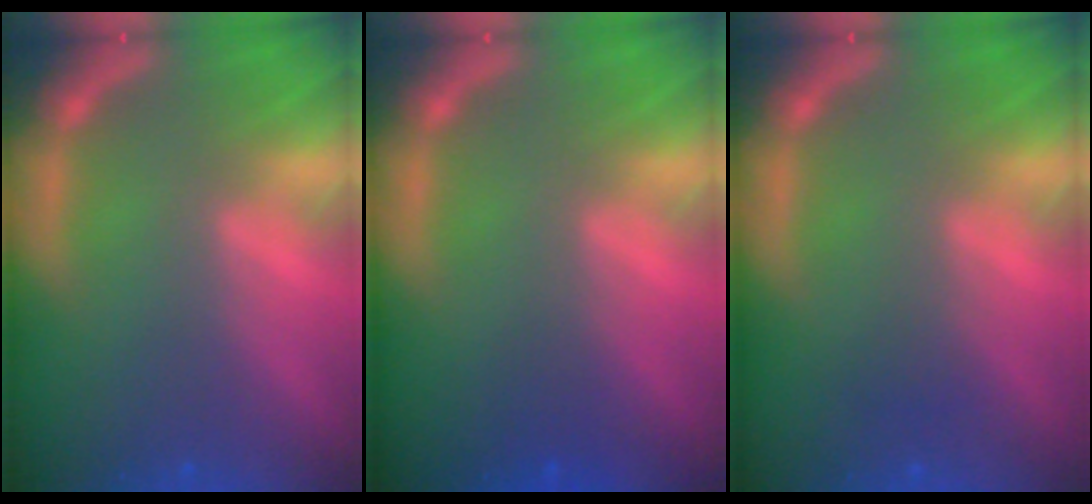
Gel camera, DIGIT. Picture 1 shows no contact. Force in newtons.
{"total": 1.0}
{"total": 1.0}